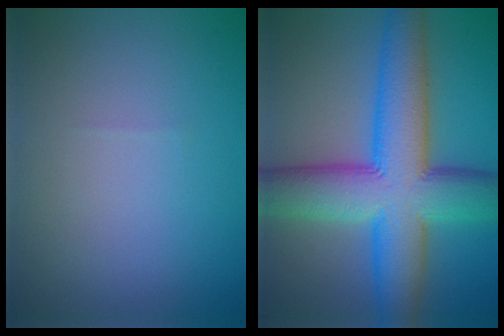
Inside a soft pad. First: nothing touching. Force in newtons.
{"total": 12.0, "press": 12.0, "slide": 0.3}